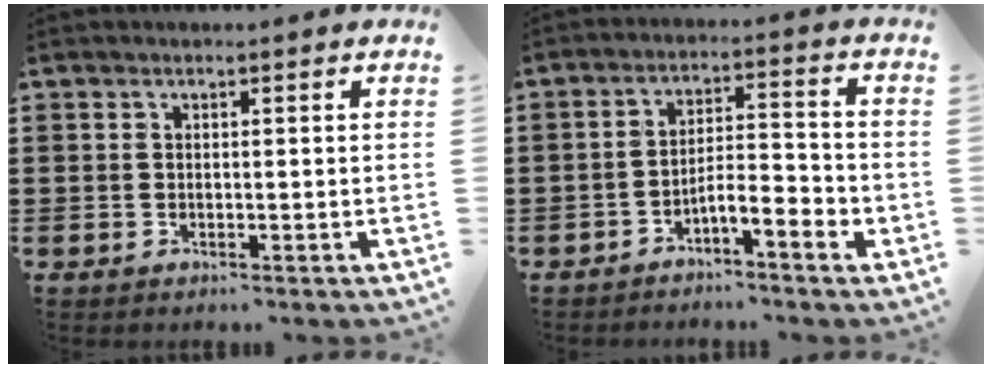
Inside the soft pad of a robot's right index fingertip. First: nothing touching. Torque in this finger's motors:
{"motor_torque": [0.31, -0.30, 0.15, 0.09]}